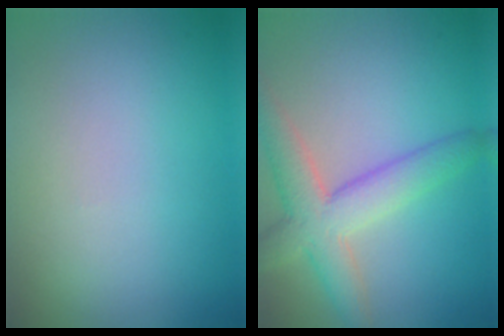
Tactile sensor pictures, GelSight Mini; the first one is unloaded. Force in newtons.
{"total": 5.7, "press": 5.7, "slide": 0.4}